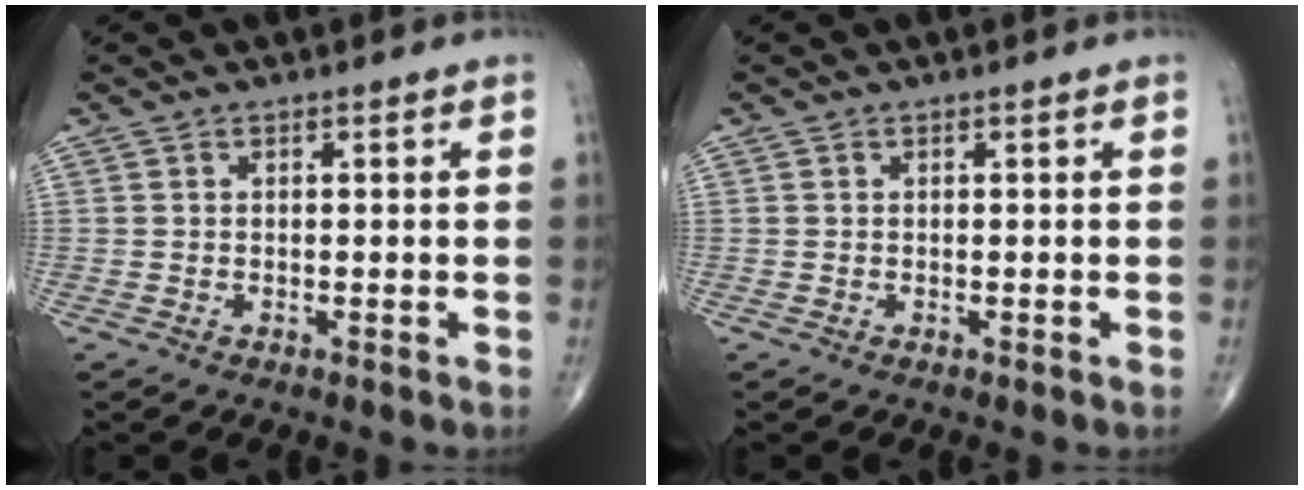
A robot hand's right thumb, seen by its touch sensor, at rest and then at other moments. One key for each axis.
{"total": 0.0}